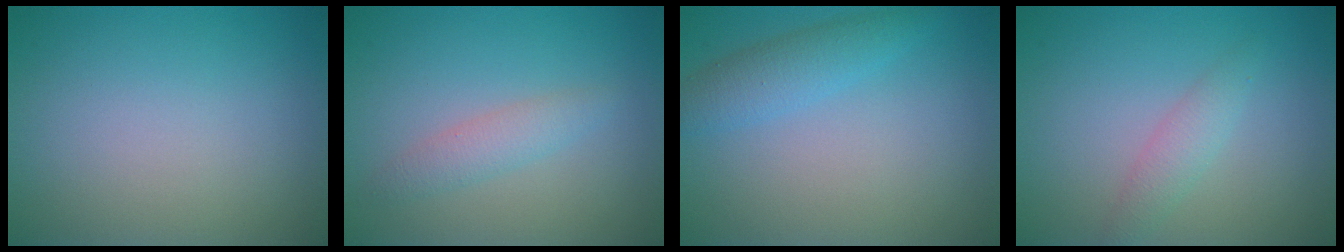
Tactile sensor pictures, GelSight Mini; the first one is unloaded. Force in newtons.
{"total": 1.8, "press": 1.8, "slide": 0.0}
{"total": 2.7, "press": 2.7, "slide": 0.0}
{"total": 1.7, "press": 1.7, "slide": 0.1}